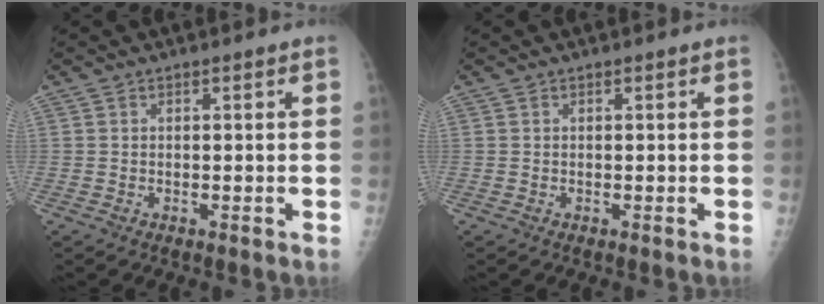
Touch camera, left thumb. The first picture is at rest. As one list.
[{"total": 0.0}]